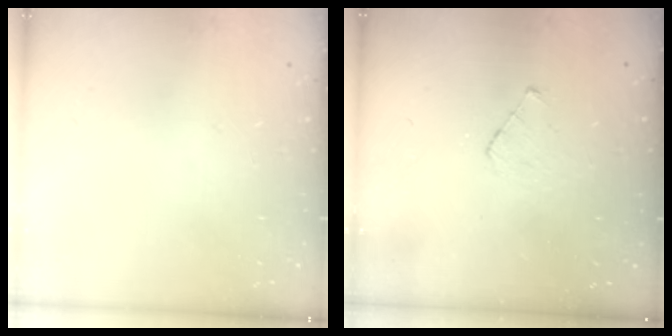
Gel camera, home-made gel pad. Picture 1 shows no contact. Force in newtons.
{"total": 4.1, "press": 4.1, "slide": 0.4}